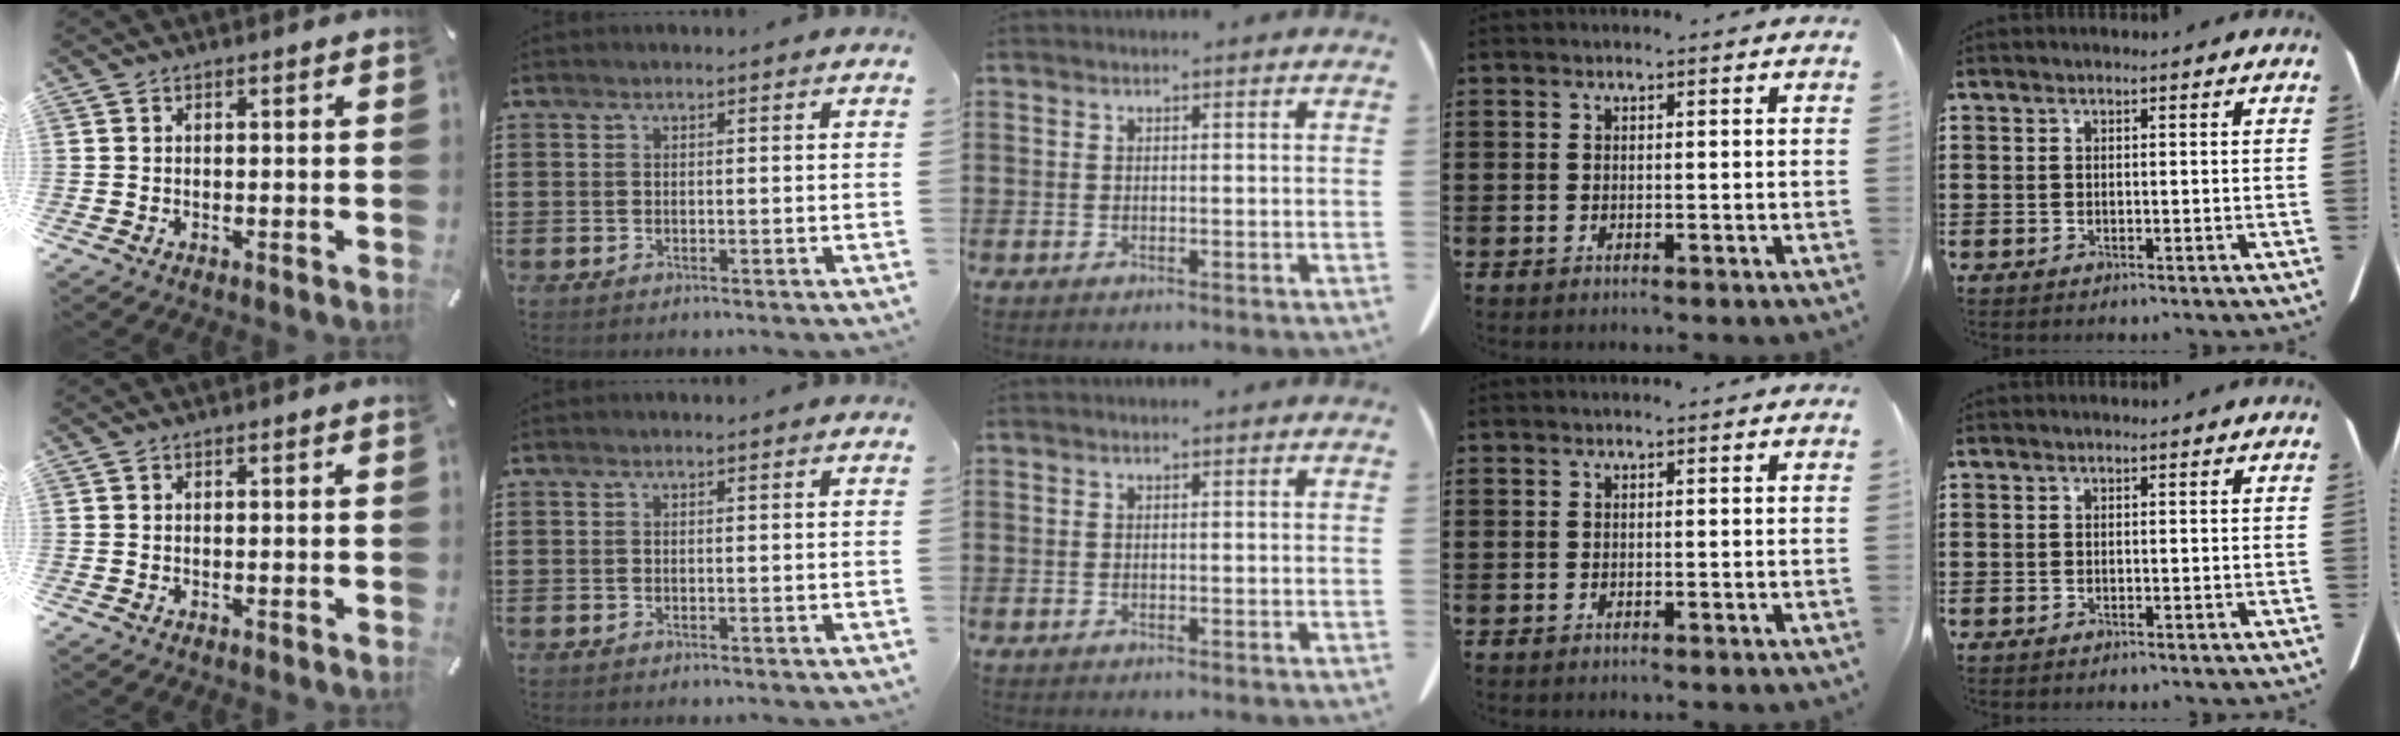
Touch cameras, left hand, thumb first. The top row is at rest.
{}